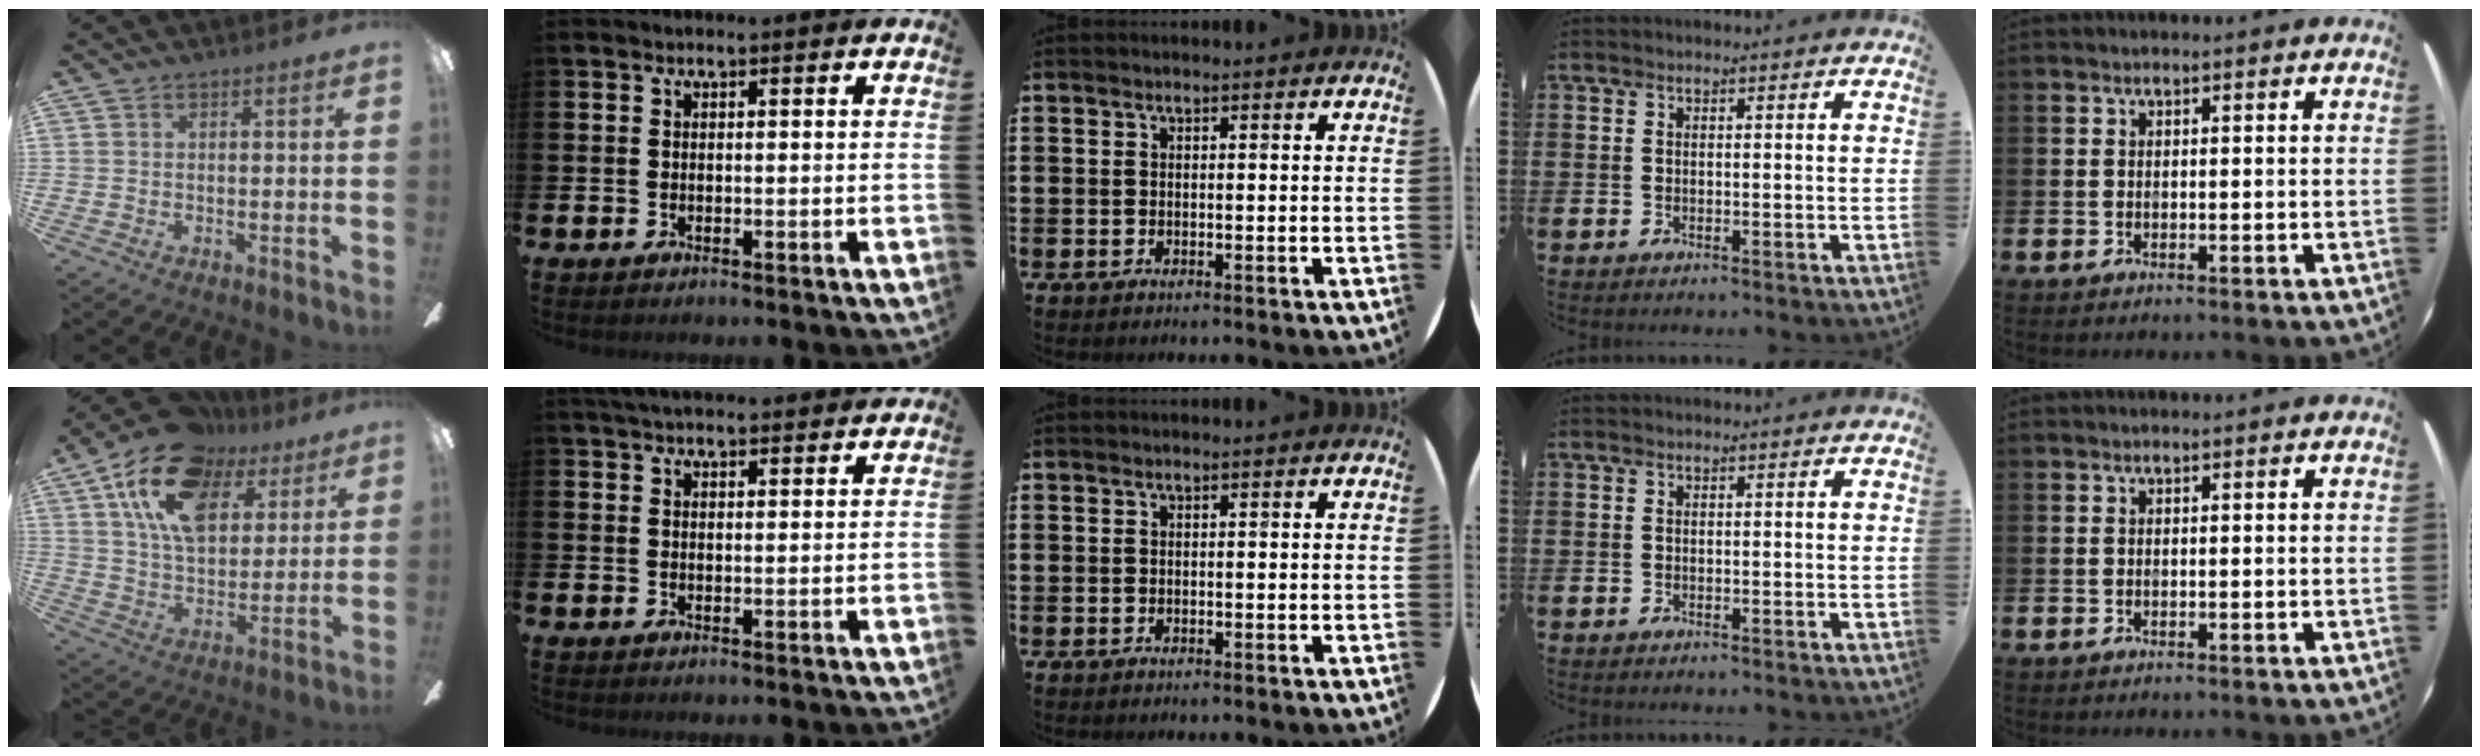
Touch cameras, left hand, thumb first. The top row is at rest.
{"thumb": {"total": 18.9, "force": [10.1, 11.1, 11.6], "torque": [-0.207, -0.025, 0.184]}, "index": {"total": 3.6, "force": [3.4, 0.7, 1.0], "torque": [-0.025, -0.008, 0.063]}}